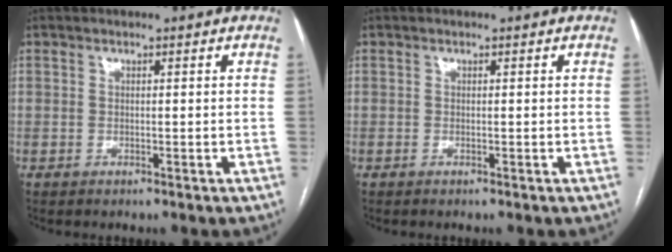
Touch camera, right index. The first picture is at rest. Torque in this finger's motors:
{"motor_torque": [0.03, -0.02, -0.08, 0.00]}